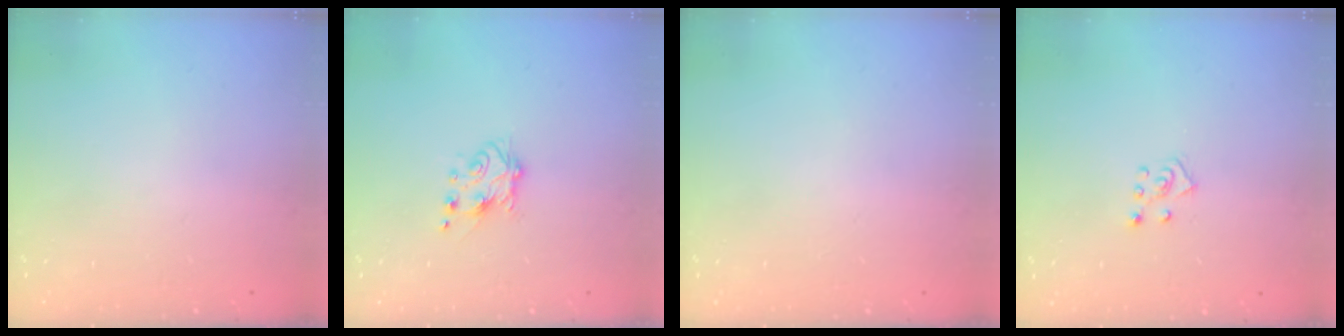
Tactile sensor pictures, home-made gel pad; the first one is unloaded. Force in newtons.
{"total": 5.6, "press": 5.6, "slide": 0.8}
{"total": 0.0}
{"total": 5.0, "press": 4.9, "slide": 0.4}